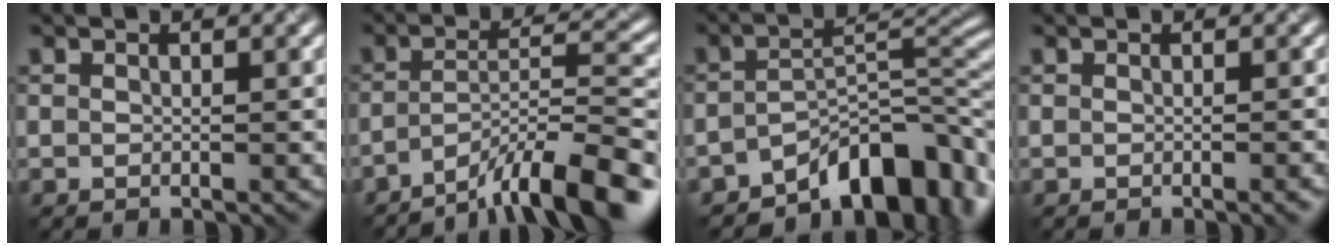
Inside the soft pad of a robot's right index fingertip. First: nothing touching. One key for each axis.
{"total": 10.1, "fx": -7.1, "fy": 2.0, "fz": 6.9, "tx": -0.095, "ty": 0.016, "tz": -0.120}
{"total": 8.5, "fx": -5.8, "fy": 3.5, "fz": 5.1, "tx": -0.053, "ty": 0.004, "tz": -0.098}
{"total": 1.2, "fx": -0.5, "fy": 0.3, "fz": 1.1, "tx": -0.015, "ty": -0.003, "tz": -0.003}